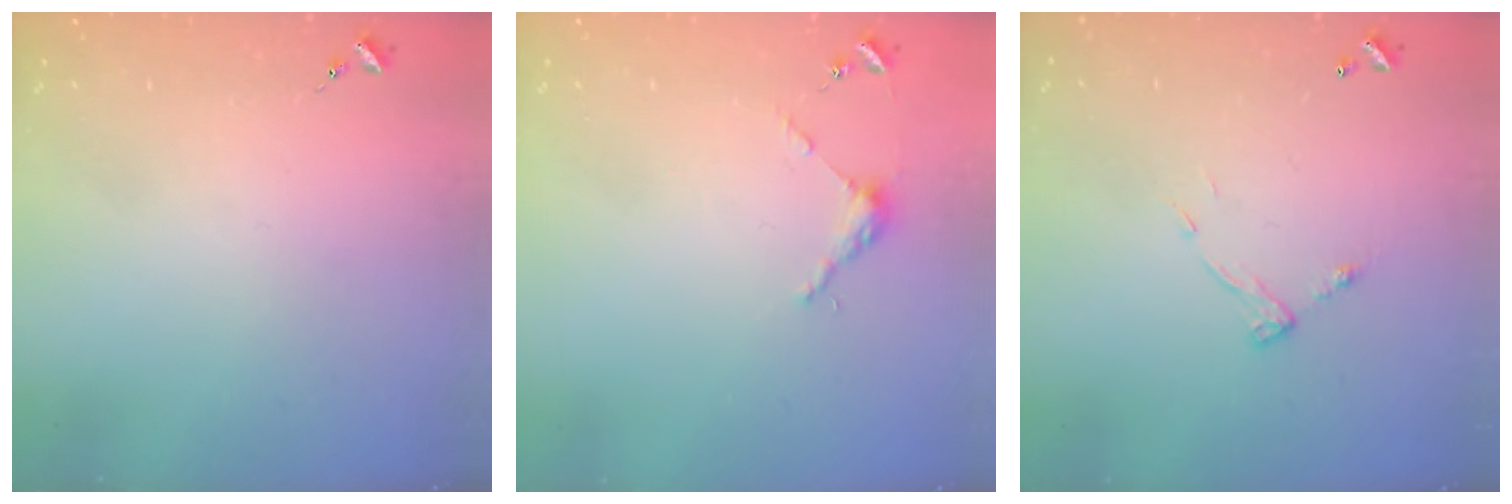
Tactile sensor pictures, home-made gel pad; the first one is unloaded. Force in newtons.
{"total": 3.9, "press": 3.9, "slide": 0.2}
{"total": 6.8, "press": 6.8, "slide": 0.2}